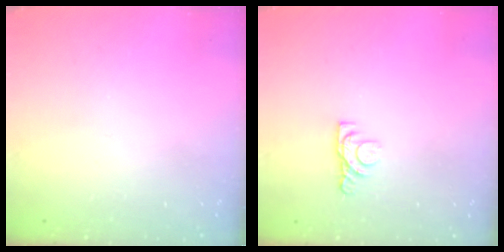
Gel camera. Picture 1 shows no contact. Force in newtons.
{"total": 5.4, "press": 5.4, "slide": 0.8}